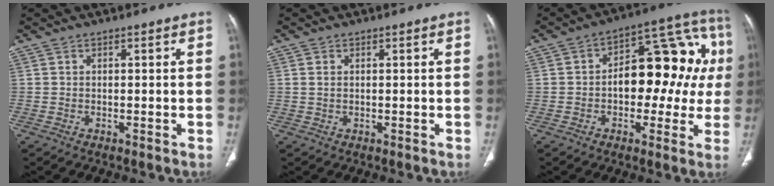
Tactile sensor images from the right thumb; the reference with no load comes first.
{"total": 1.0, "force": [0.2, 0.6, 0.7], "torque": [-0.020, 0.002, 0.008]}
{"total": 18.6, "force": [0.6, 10.5, 15.3], "torque": [-0.159, 0.049, 0.003]}